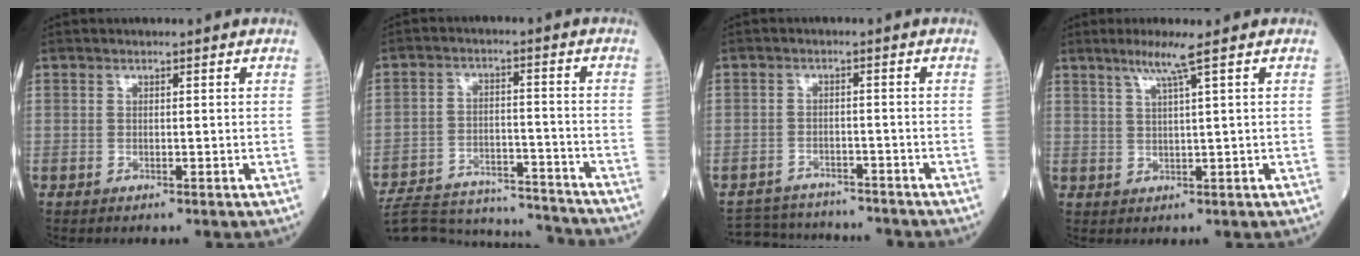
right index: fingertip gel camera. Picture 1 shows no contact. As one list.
[{"total": 19.6, "force": [-18.8, 3.2, 4.5], "torque": [-0.110, 0.000, -0.275]}, {"total": 9.0, "force": [-8.6, 2.4, 1.2], "torque": [-0.018, 0.011, -0.126]}, {"total": 3.9, "force": [2.3, -1.1, 3.0], "torque": [-0.064, -0.002, 0.048]}]